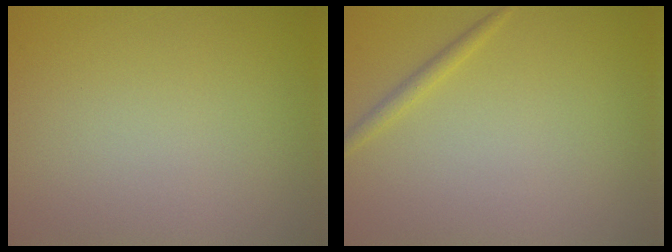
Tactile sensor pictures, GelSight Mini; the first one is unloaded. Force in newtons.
{"total": 1.1, "press": 1.1, "slide": 0.1}